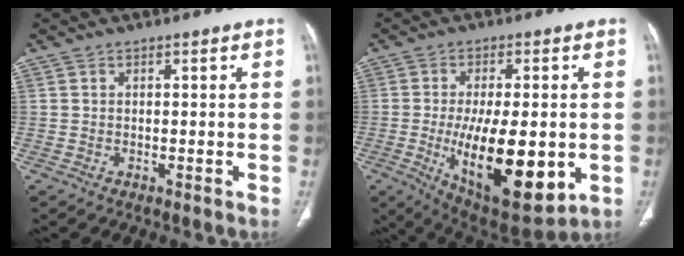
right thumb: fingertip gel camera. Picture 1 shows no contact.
{"total": 19.7, "force": [-3.5, 8.1, 17.6], "torque": [-0.281, -0.025, -0.032]}